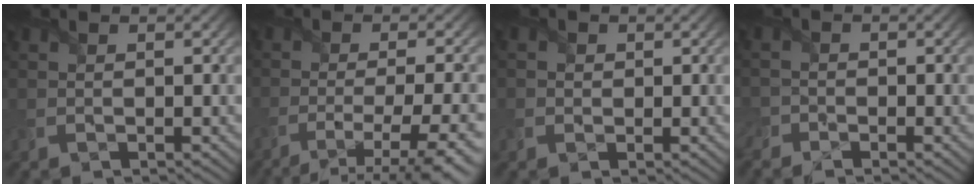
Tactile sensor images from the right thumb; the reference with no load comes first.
{"total": 8.8, "force": [-5.7, 1.4, 6.5], "torque": [-0.102, -0.008, -0.082]}
{"total": 1.2, "force": [0.0, 1.2, 0.1], "torque": [-0.010, 0.000, 0.001]}
{"total": 2.2, "force": [-2.0, 0.9, 0.4], "torque": [-0.011, -0.004, -0.042]}